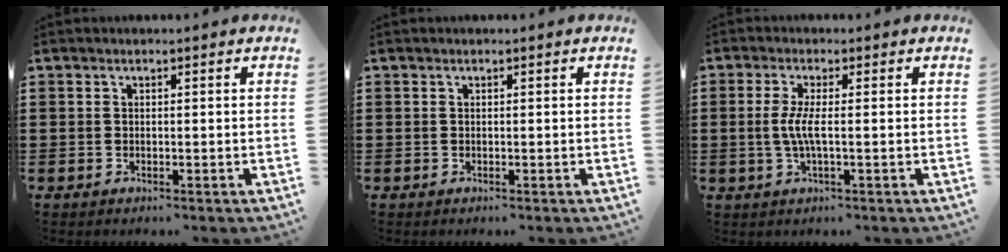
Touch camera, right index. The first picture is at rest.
{"total": 0.0}
{"total": 3.9, "force": [-0.4, 0.3, 3.9], "torque": [-0.093, -0.012, -0.015]}